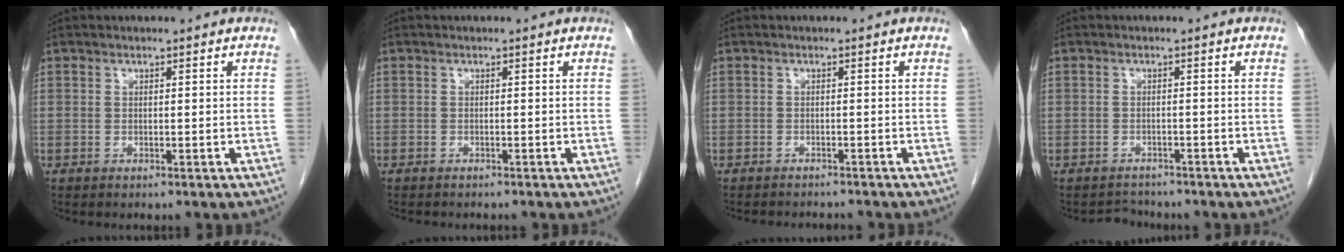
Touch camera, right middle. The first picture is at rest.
{"total": 3.2, "force": [-2.8, 1.0, 1.1], "torque": [-0.017, -0.005, -0.033]}
{"total": 4.4, "force": [-4.3, 0.8, 0.8], "torque": [-0.006, -0.005, -0.058]}
{"total": 2.4, "force": [-2.2, 0.7, -0.7], "torque": [0.007, -0.005, -0.035]}